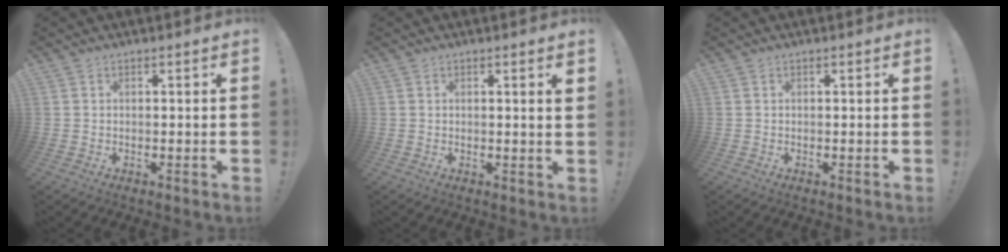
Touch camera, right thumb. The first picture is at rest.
{"total": 1.8, "force": [0.9, -0.2, 1.6], "torque": [-0.024, -0.004, 0.012]}
{"total": 0.0}